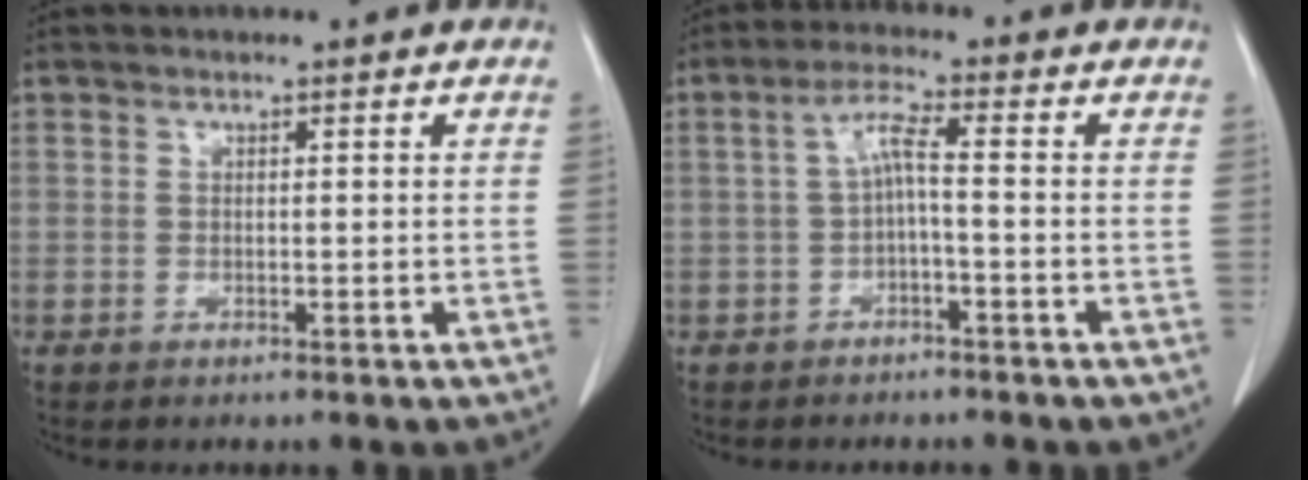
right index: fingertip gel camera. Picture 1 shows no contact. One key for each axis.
{"total": 4.6, "fx": -0.3, "fy": 1.0, "fz": 4.5, "tx": -0.092, "ty": 0.017, "tz": -0.005}